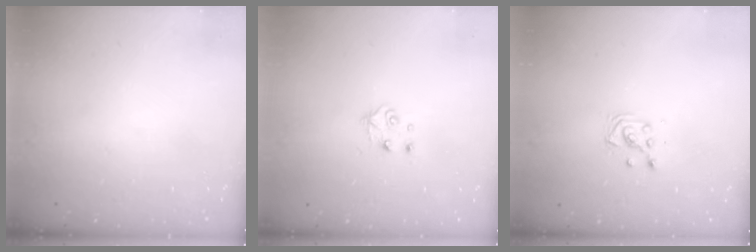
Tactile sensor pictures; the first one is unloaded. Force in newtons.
{"total": 4.0, "press": 3.9, "slide": 0.4}
{"total": 3.6, "press": 3.6, "slide": 0.2}